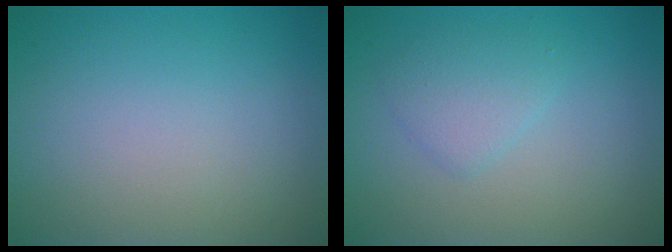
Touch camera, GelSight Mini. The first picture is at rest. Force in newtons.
{"total": 2.0, "press": 2.0, "slide": 0.1}